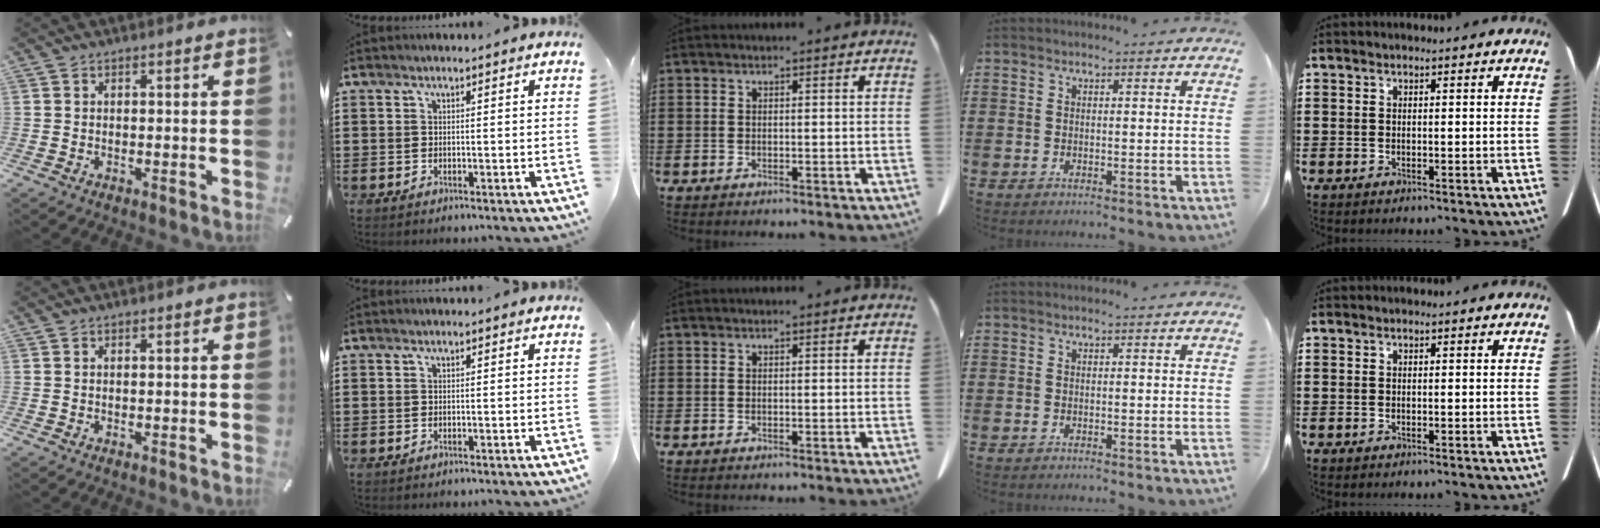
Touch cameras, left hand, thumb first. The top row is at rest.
{}